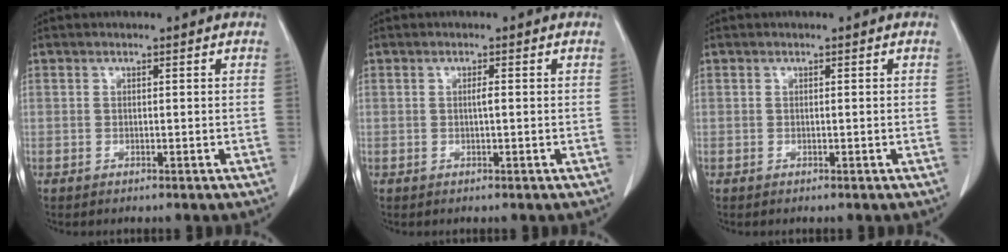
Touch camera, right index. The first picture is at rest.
{"total": 0.9, "force": [0.0, 0.0, 0.9], "torque": [-0.016, 0.000, 0.000]}
{"total": 0.0}